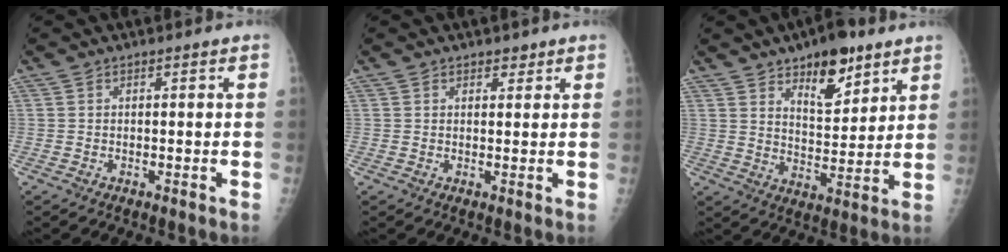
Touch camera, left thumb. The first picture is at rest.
{"total": 1.7, "force": [1.2, 1.1, 0.5], "torque": [0.008, -0.007, 0.014]}
{"total": 12.2, "force": [7.6, 5.5, 7.8], "torque": [-0.085, -0.047, 0.120]}